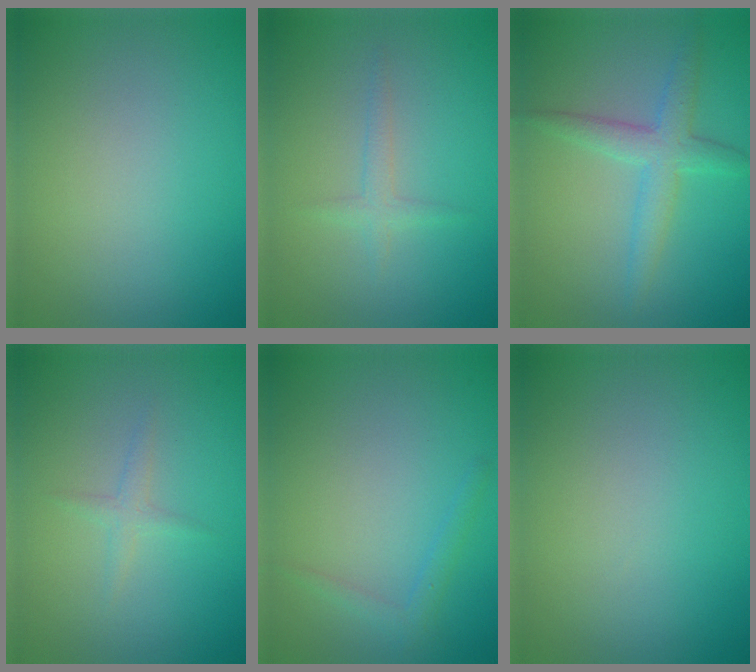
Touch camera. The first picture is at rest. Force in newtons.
{"total": 1.3, "press": 1.3, "slide": 0.1}
{"total": 3.2, "press": 3.2, "slide": 0.1}
{"total": 1.1, "press": 1.1, "slide": 0.0}
{"total": 1.3, "press": 1.3, "slide": 0.1}
{"total": 0.0}